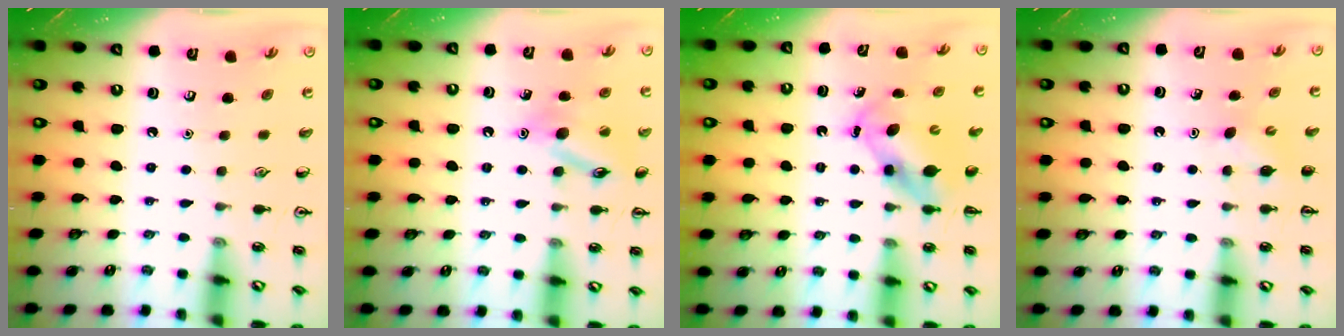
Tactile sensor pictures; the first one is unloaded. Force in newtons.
{"total": 12.5, "press": 12.4, "slide": 1.9}
{"total": 6.0, "press": 5.9, "slide": 0.7}
{"total": 2.7, "press": 2.6, "slide": 0.7}